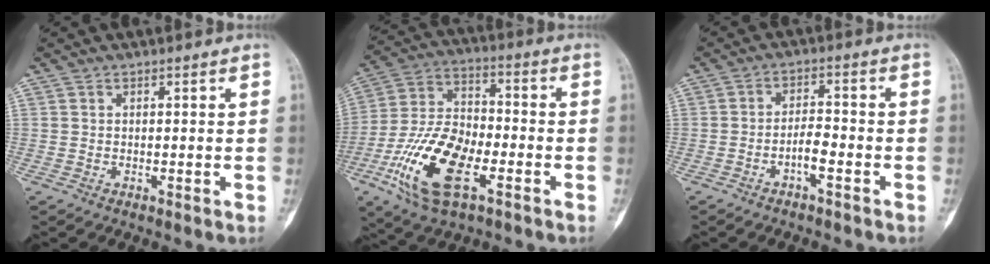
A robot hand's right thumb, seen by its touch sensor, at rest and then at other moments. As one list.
[{"total": 18.0, "force": [-7.1, 8.6, 14.1], "torque": [-0.274, 0.025, -0.133]}, {"total": 4.0, "force": [-2.1, 1.3, 3.1], "torque": [-0.055, 0.027, -0.040]}]